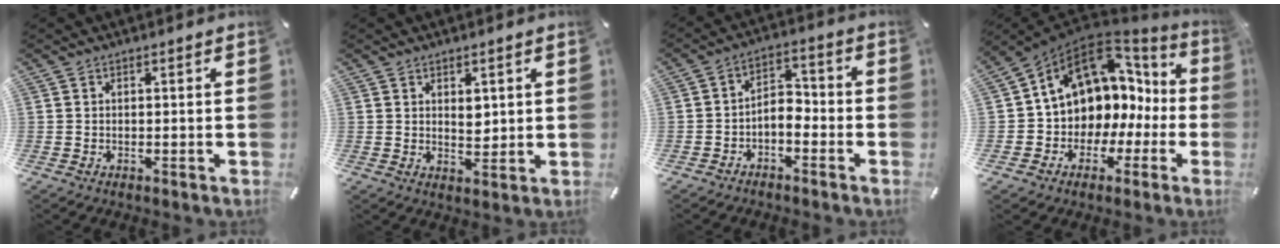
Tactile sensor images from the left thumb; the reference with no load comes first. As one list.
[{"total": 3.6, "force": [1.6, 2.5, 2.0], "torque": [-0.019, -0.007, 0.024]}, {"total": 5.0, "force": [-3.2, 3.0, 2.5], "torque": [-0.048, 0.016, -0.064]}, {"total": 11.7, "force": [5.1, 9.3, 5.0], "torque": [-0.098, -0.046, 0.094]}]